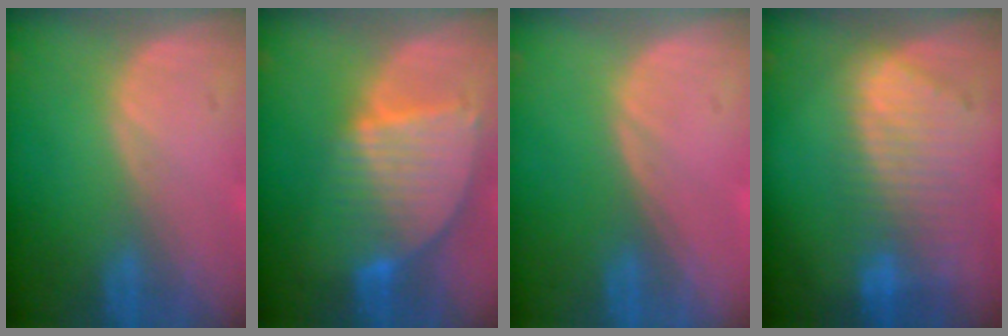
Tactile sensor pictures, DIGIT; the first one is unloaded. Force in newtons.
{"total": 9.1, "press": 7.7, "slide": 4.8}
{"total": 0.0}
{"total": 8.8, "press": 7.9, "slide": 4.0}